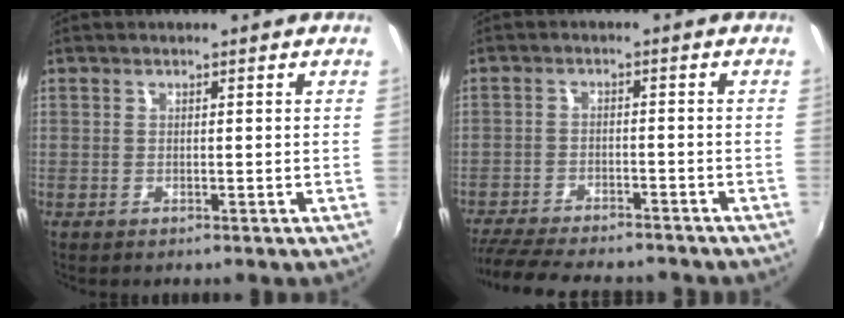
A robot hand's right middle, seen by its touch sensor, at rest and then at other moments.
{"total": 14.7, "force": [-12.8, 3.3, 6.4], "torque": [-0.140, -0.026, -0.198]}